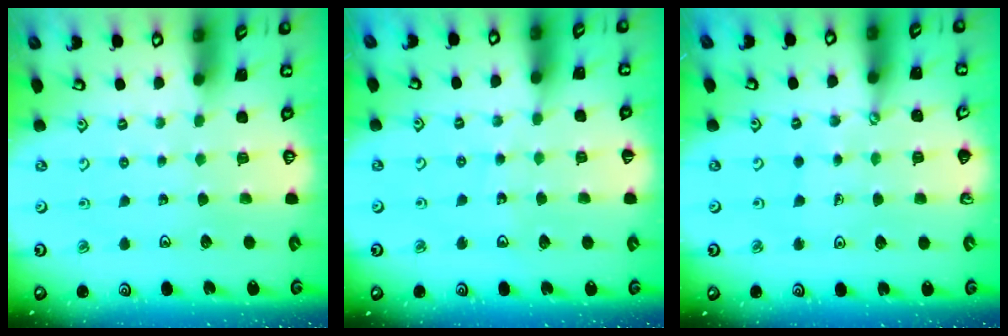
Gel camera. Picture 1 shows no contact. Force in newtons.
{"total": 7.0, "press": 6.8, "slide": 2.0}
{"total": 0.6, "press": 0.6, "slide": 0.1}